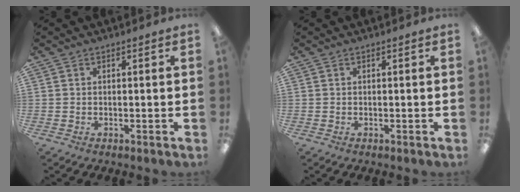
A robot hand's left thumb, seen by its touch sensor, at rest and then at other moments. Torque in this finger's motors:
{"motor_torque": [0.00, 0.01, -0.05, 0.03, 0.00]}